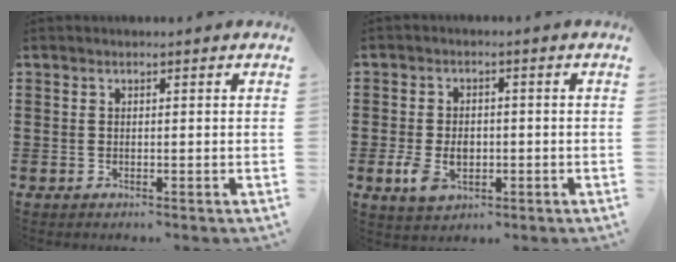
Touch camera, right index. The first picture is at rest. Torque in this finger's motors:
{"motor_torque": [1.85, 0.29, 0.61, 0.13]}